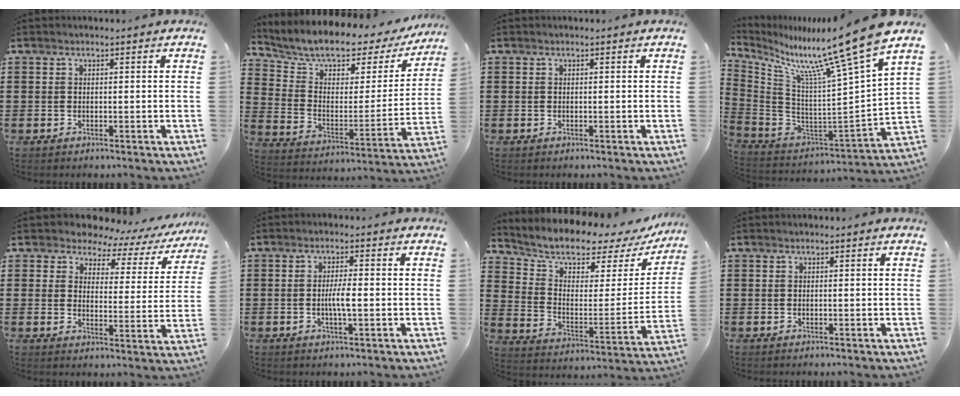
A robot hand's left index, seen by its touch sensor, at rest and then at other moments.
{"total": 6.5, "force": [5.8, 2.3, 1.9], "torque": [-0.067, -0.045, 0.093]}
{"total": 0.0}
{"total": 12.4, "force": [10.3, -1.8, 6.5], "torque": [-0.134, -0.095, 0.156]}
{"total": 4.3, "force": [3.6, 2.1, 1.0], "torque": [-0.038, -0.021, 0.056]}
{"total": 3.4, "force": [-0.5, 0.6, 3.3], "torque": [-0.066, -0.002, -0.011]}
{"total": 6.3, "force": [5.3, 2.3, 2.3], "torque": [-0.069, -0.043, 0.087]}
{"total": 0.0}